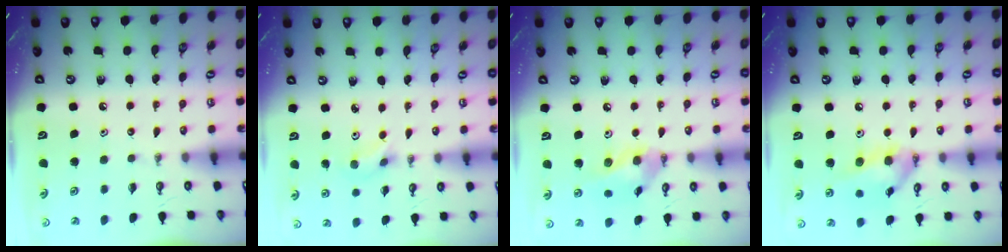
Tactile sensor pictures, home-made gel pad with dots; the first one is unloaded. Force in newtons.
{"total": 3.4, "press": 3.3, "slide": 0.9}
{"total": 11.6, "press": 11.4, "slide": 1.9}
{"total": 13.0, "press": 13.0, "slide": 0.9}